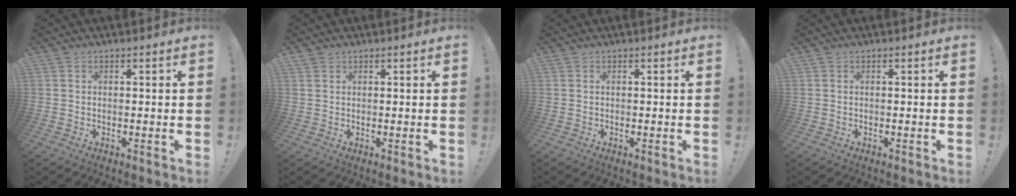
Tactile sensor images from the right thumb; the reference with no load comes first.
{"total": 1.1, "force": [0.7, 0.9, 0.0], "torque": [0.008, -0.005, 0.011]}
{"total": 0.0}
{"total": 0.0}